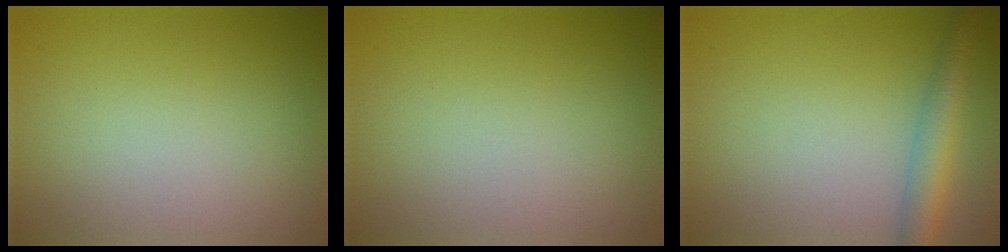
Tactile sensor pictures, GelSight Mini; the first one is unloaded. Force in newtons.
{"total": 0.0}
{"total": 4.0, "press": 4.0, "slide": 0.2}